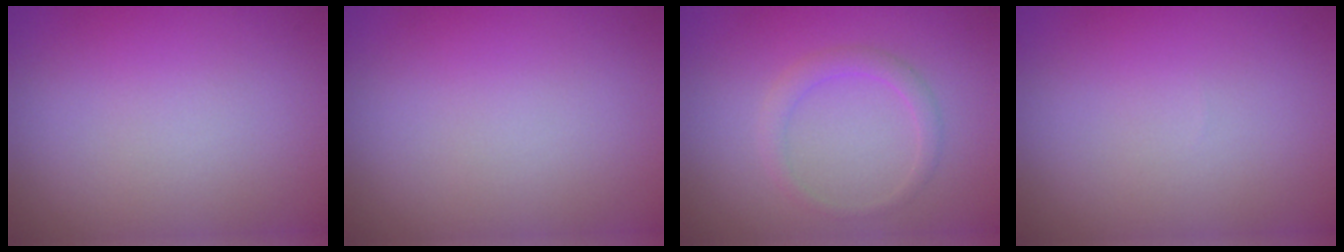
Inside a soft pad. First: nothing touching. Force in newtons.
{"total": 0.0}
{"total": 1.7, "press": 1.7, "slide": 0.1}
{"total": 0.0}